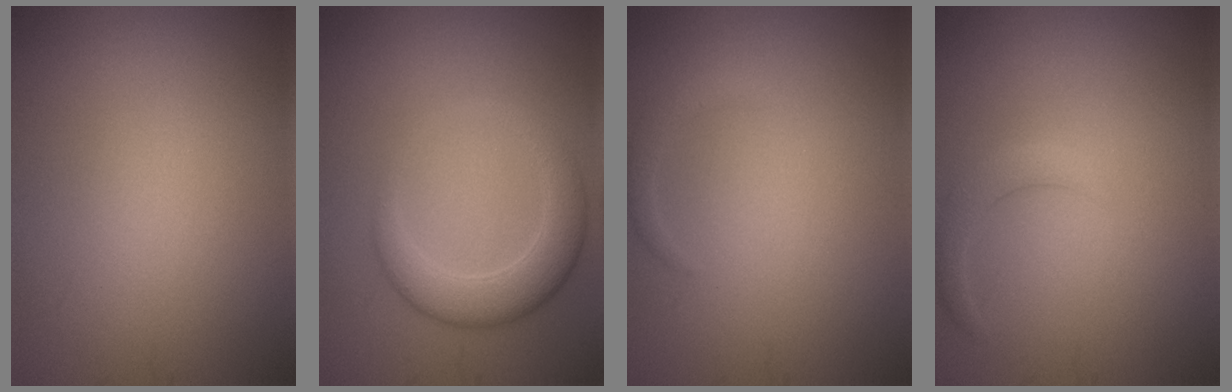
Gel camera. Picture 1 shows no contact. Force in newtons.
{"total": 3.9, "press": 3.9, "slide": 0.3}
{"total": 1.1, "press": 1.1, "slide": 0.1}
{"total": 1.6, "press": 1.6, "slide": 0.2}